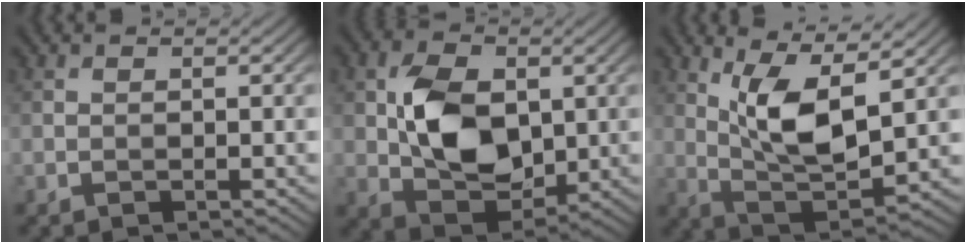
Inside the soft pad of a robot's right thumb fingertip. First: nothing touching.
{"total": 9.6, "force": [1.1, 6.5, 7.0], "torque": [-0.144, -0.003, 0.021]}
{"total": 9.6, "force": [3.4, 3.5, 8.2], "torque": [-0.166, -0.003, 0.067]}